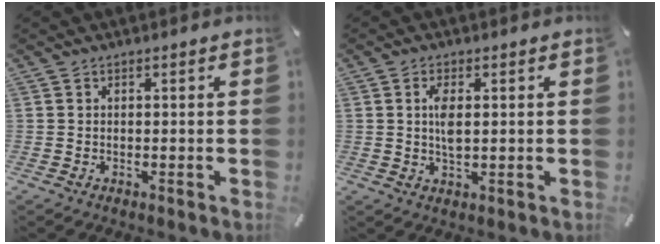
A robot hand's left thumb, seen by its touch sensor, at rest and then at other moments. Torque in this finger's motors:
{"motor_torque": [0.91, 0.78, 0.65, -0.23, 0.01]}